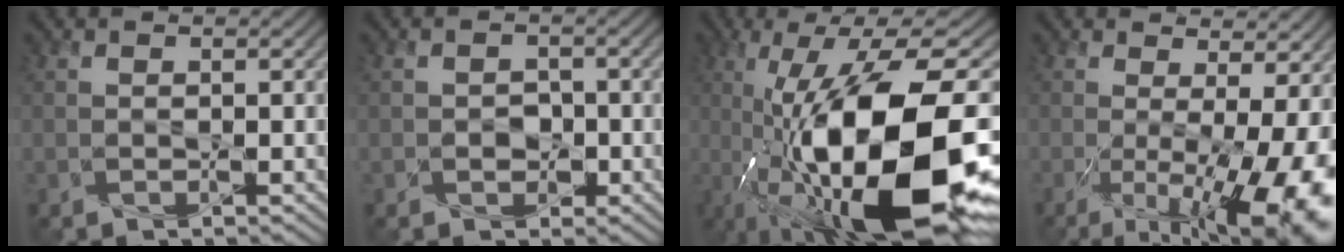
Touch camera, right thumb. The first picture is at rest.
{"total": 1.9, "force": [-0.8, 1.6, 0.5], "torque": [-0.009, -0.006, -0.012]}
{"total": 19.4, "force": [-5.2, 6.6, 17.5], "torque": [-0.322, -0.002, -0.085]}
{"total": 14.7, "force": [-3.2, 5.4, 13.3], "torque": [-0.185, -0.033, -0.021]}